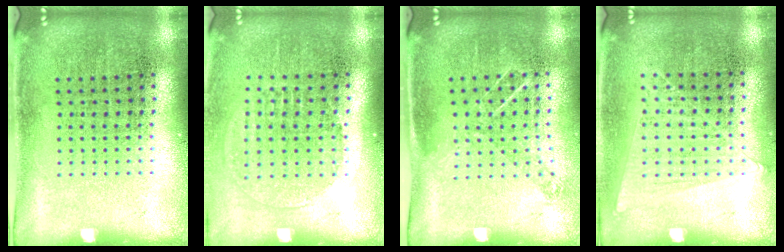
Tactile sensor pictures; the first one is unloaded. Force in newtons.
{"total": 1.3, "press": 1.2, "slide": 0.5}
{"total": 0.9, "press": 0.9, "slide": 0.1}
{"total": 1.0, "press": 0.9, "slide": 0.4}